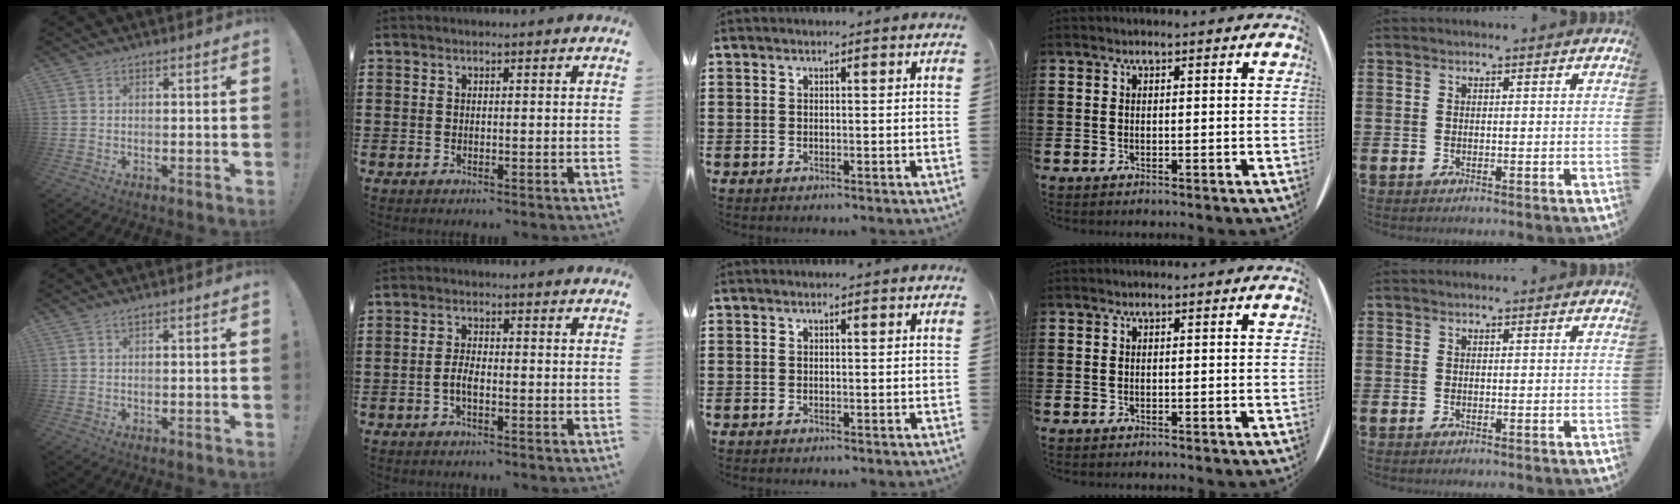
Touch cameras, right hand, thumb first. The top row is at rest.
{"thumb": {"total": 0.6, "force": [0.2, -0.2, 0.5], "torque": [-0.012, 0.000, 0.004]}, "index": {"total": 2.7, "force": [-0.9, 0.9, 2.4], "torque": [-0.059, -0.003, -0.022]}}